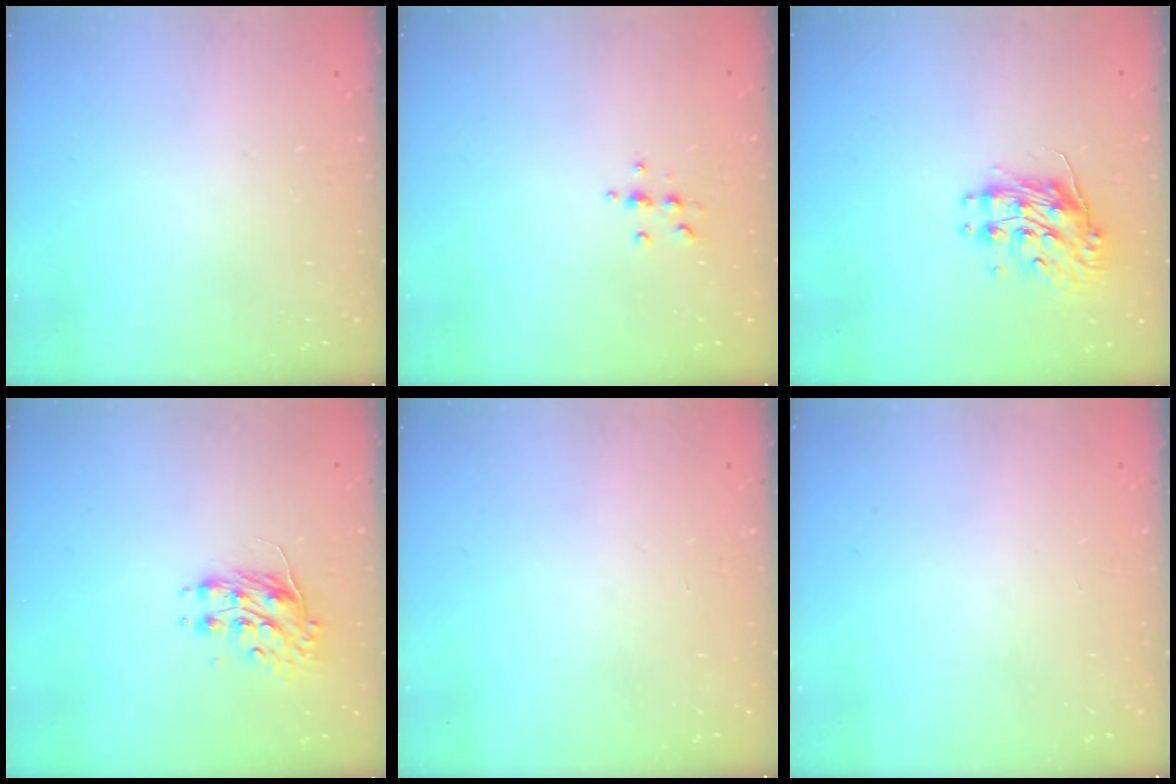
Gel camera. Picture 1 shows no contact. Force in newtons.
{"total": 5.4, "press": 5.1, "slide": 1.7}
{"total": 10.4, "press": 10.4, "slide": 0.8}
{"total": 8.0, "press": 8.0, "slide": 0.4}
{"total": 0.0}
{"total": 0.0}